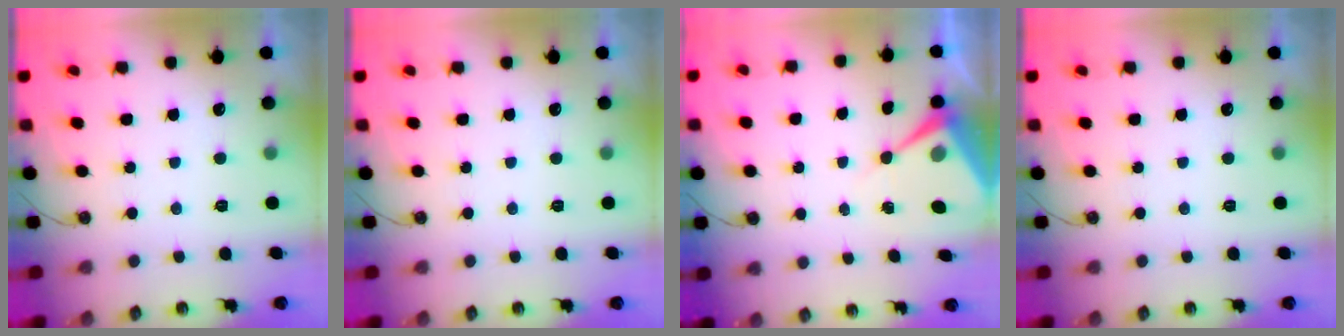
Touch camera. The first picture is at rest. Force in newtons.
{"total": 0.0}
{"total": 8.5, "press": 8.5, "slide": 0.2}
{"total": 0.0}